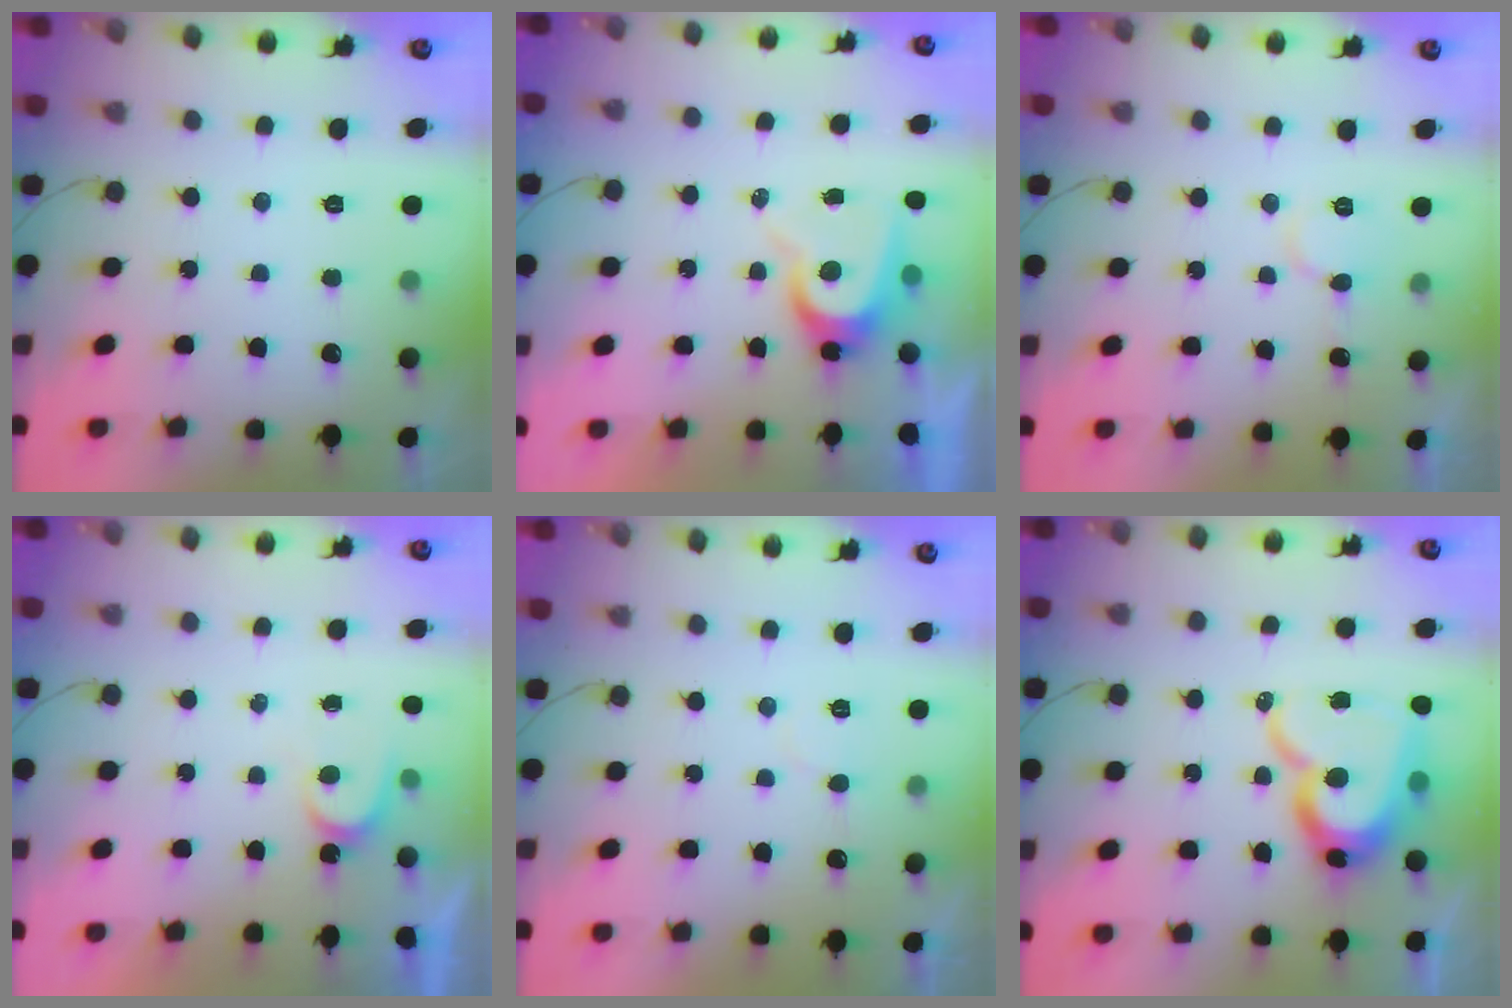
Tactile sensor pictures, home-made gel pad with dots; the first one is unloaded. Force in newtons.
{"total": 7.1, "press": 7.1, "slide": 0.1}
{"total": 6.6, "press": 6.6, "slide": 0.4}
{"total": 3.5, "press": 3.5, "slide": 0.2}
{"total": 5.2, "press": 5.1, "slide": 0.4}
{"total": 16.1, "press": 16.1, "slide": 1.6}